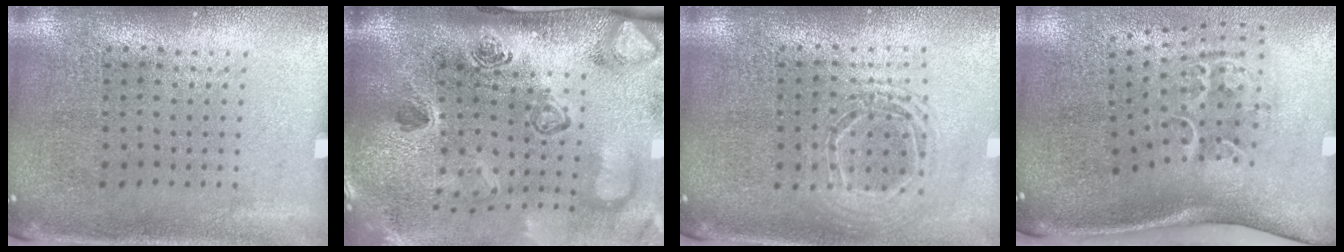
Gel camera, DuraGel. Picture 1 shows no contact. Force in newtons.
{"total": 4.8, "press": 3.2, "slide": 3.6}
{"total": 1.6, "press": 1.3, "slide": 0.9}
{"total": 2.3, "press": 1.3, "slide": 1.9}